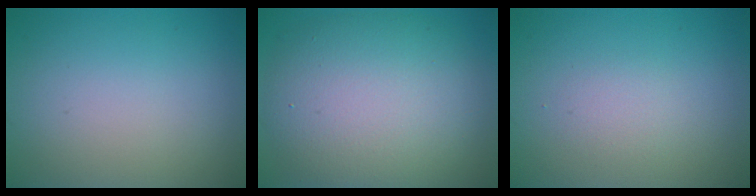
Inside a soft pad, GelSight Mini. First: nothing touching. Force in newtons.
{"total": 10.1, "press": 10.0, "slide": 0.6}
{"total": 1.3, "press": 1.3, "slide": 0.1}